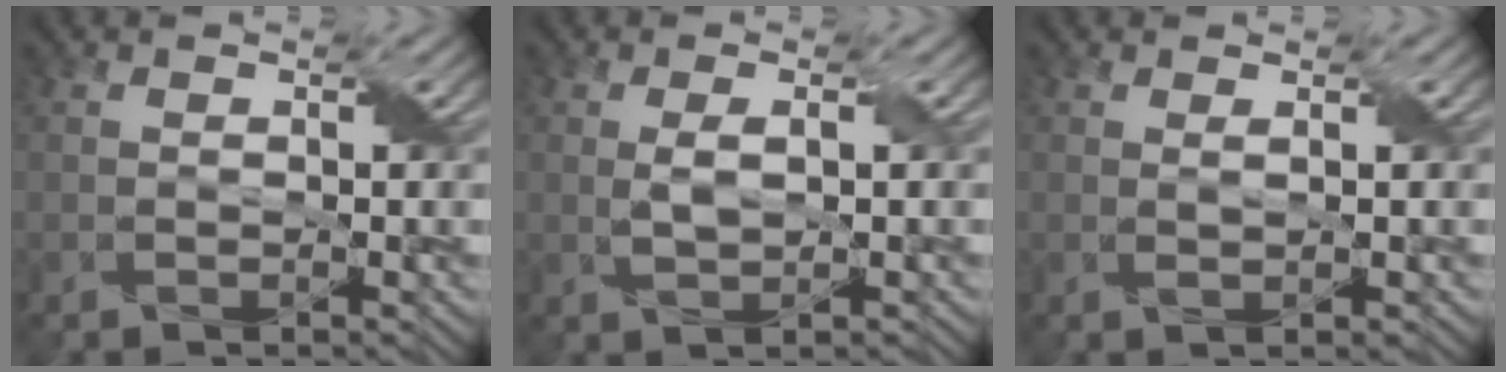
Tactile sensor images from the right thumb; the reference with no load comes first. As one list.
[{"total": 2.3, "force": [0.3, 0.7, 2.1], "torque": [-0.050, 0.001, 0.008]}, {"total": 0.8, "force": [0.5, 0.0, 0.7], "torque": [-0.021, 0.003, 0.008]}]